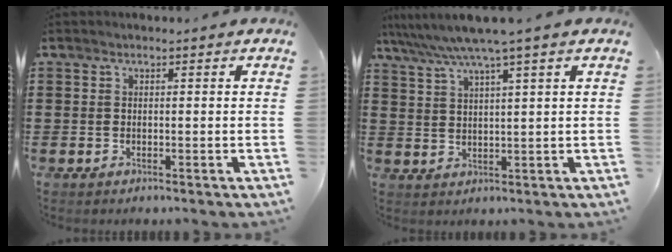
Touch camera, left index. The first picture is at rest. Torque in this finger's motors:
{"motor_torque": [1.09, -1.05, 0.69, 0.21]}